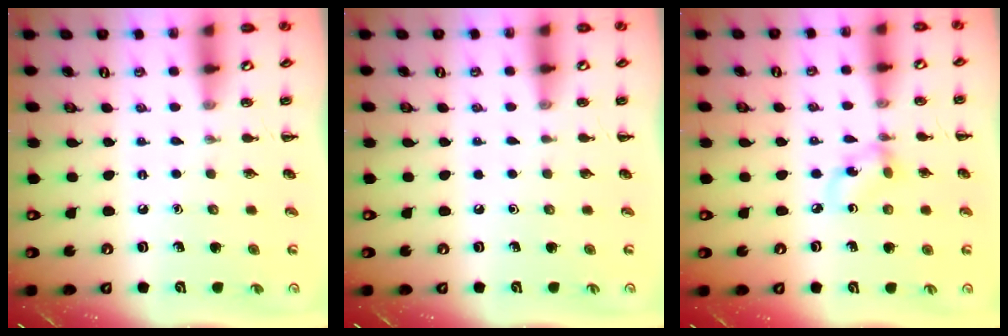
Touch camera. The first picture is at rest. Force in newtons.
{"total": 0.0}
{"total": 4.3, "press": 4.2, "slide": 0.6}